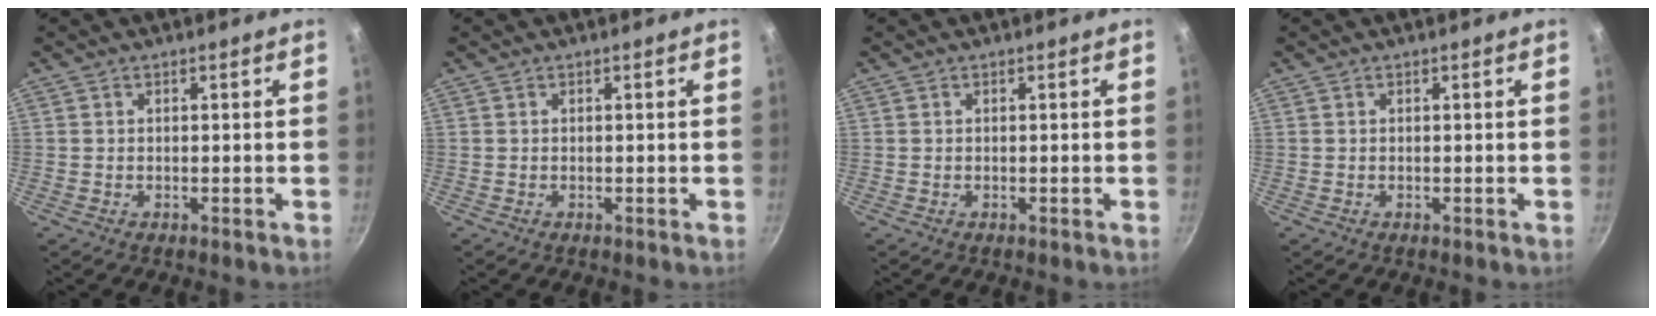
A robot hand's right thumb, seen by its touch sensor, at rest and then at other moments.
{"total": 0.0}
{"total": 0.0}
{"total": 0.0}